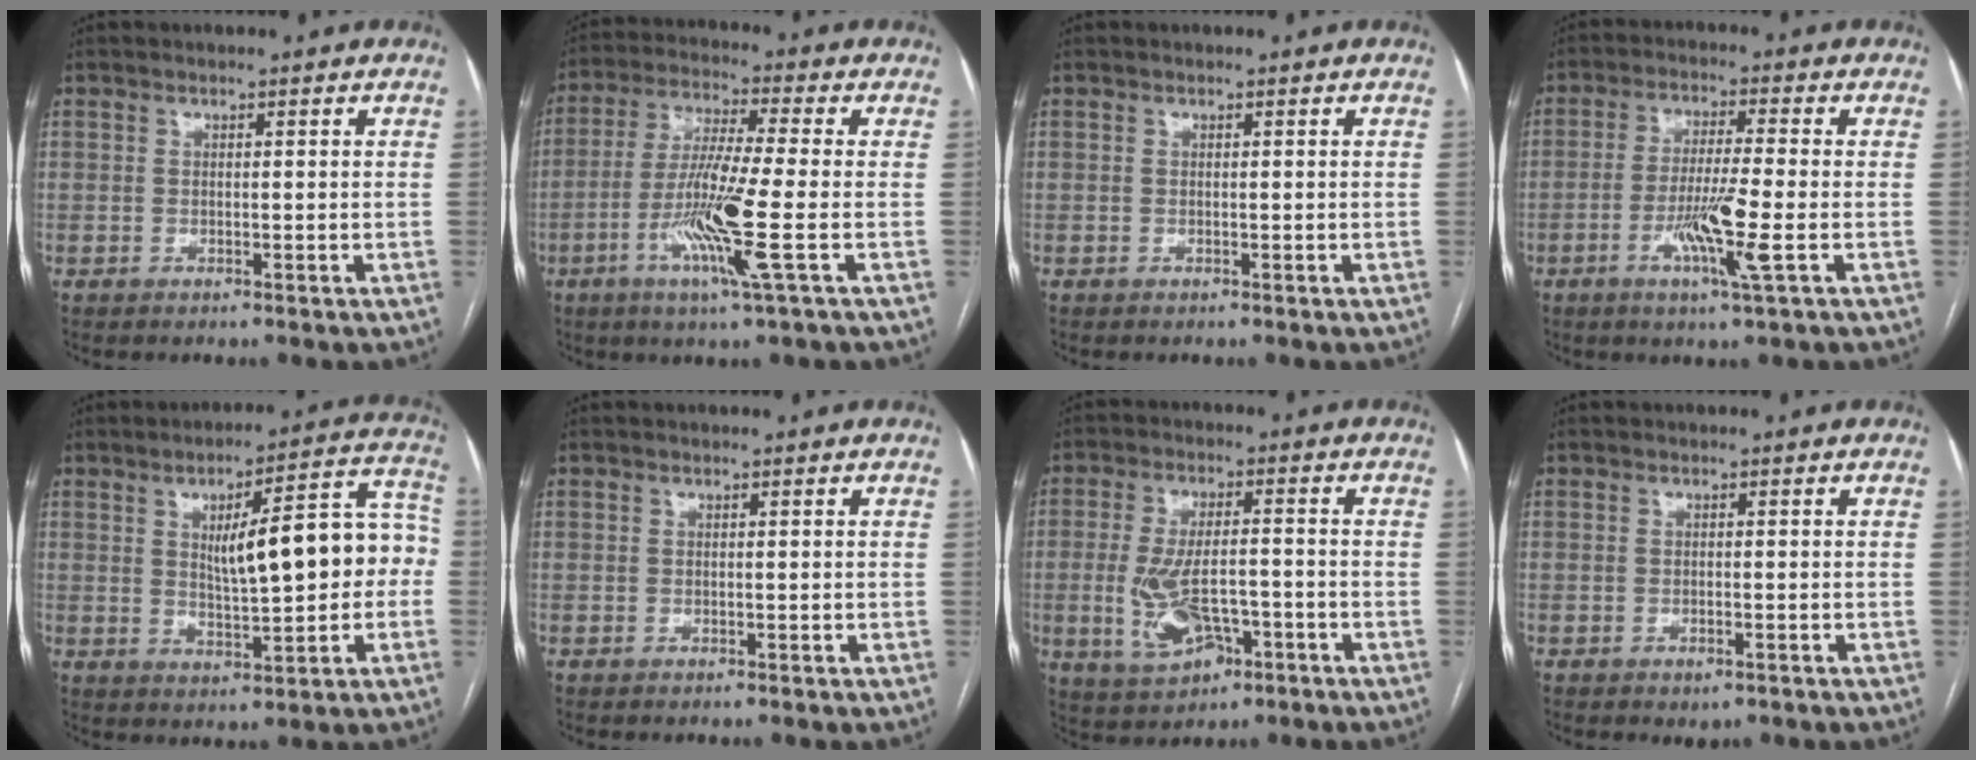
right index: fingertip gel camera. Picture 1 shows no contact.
{"total": 11.7, "force": [-3.4, -0.8, 11.2], "torque": [-0.223, -0.018, -0.072]}
{"total": 0.0}
{"total": 8.1, "force": [-2.5, -0.6, 7.7], "torque": [-0.147, -0.013, -0.048]}
{"total": 13.8, "force": [0.9, 3.7, 13.3], "torque": [-0.177, 0.038, 0.019]}
{"total": 0.0}
{"total": 9.1, "force": [-2.9, 4.1, 7.6], "torque": [-0.161, 0.001, -0.041]}
{"total": 1.4, "force": [-0.7, 0.8, 0.9], "torque": [-0.013, -0.001, -0.002]}